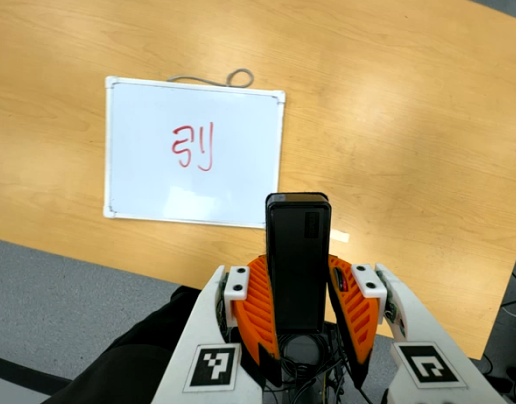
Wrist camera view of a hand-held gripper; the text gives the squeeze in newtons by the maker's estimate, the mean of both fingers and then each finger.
{"total": 5.1, "left": 3.9, "right": 6.3}